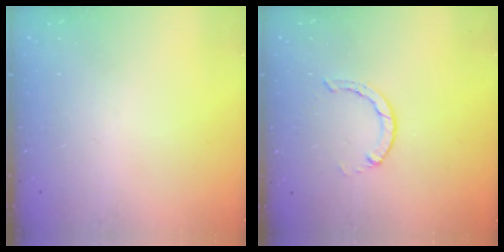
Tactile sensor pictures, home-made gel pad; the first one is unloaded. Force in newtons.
{"total": 1.3, "press": 1.3, "slide": 0.3}